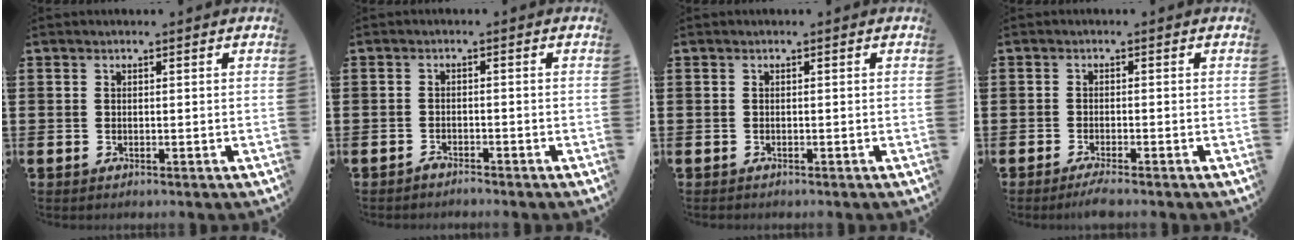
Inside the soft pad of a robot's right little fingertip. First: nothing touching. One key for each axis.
{"total": 1.3, "fx": -1.2, "fy": 0.0, "fz": -0.2, "tx": -0.002, "ty": 0.003, "tz": -0.026}
{"total": 0.0}
{"total": 1.8, "fx": -1.3, "fy": 0.1, "fz": 1.3, "tx": -0.021, "ty": 0.001, "tz": -0.024}